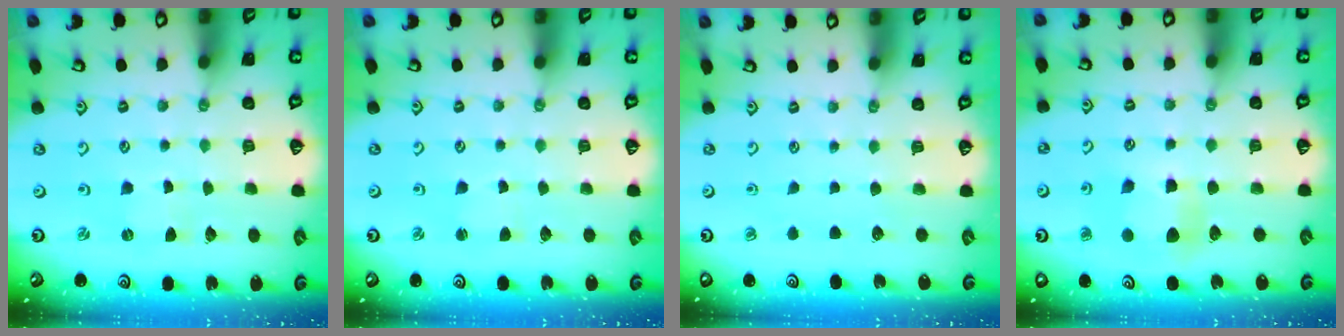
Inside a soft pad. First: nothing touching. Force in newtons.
{"total": 1.5, "press": 1.4, "slide": 0.2}
{"total": 0.0}
{"total": 6.9, "press": 6.9, "slide": 0.3}